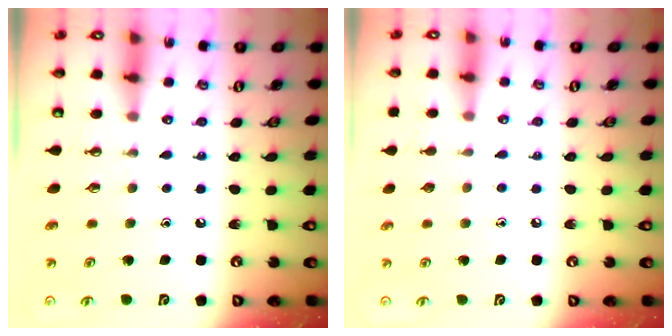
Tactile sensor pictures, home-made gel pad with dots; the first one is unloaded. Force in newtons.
{"total": 3.8, "press": 3.7, "slide": 0.4}